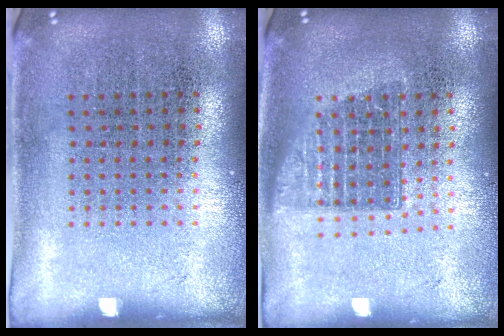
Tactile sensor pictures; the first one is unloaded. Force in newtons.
{"total": 1.4, "press": 1.1, "slide": 0.8}